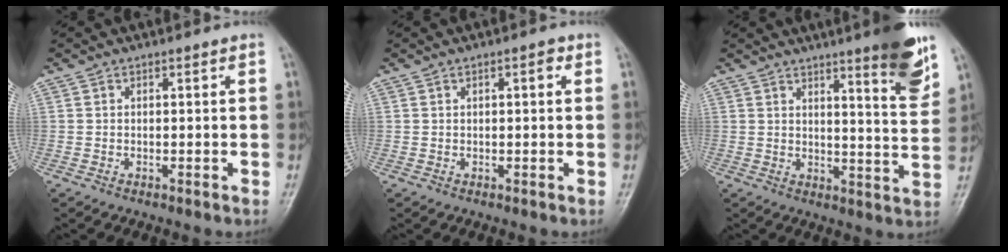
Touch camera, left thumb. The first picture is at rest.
{"total": 1.7, "force": [0.6, 0.6, 1.4], "torque": [-0.020, 0.002, 0.007]}
{"total": 11.0, "force": [7.0, 1.3, 8.4], "torque": [-0.094, -0.047, 0.095]}